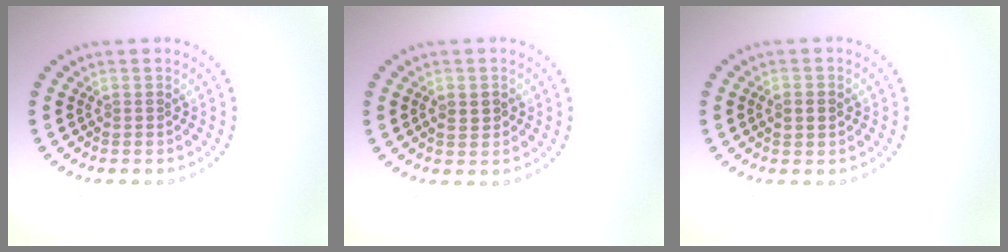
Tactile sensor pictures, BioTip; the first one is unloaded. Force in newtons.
{"total": 1.2, "press": 1.2, "slide": 0.0}
{"total": 2.0, "press": 1.9, "slide": 0.3}